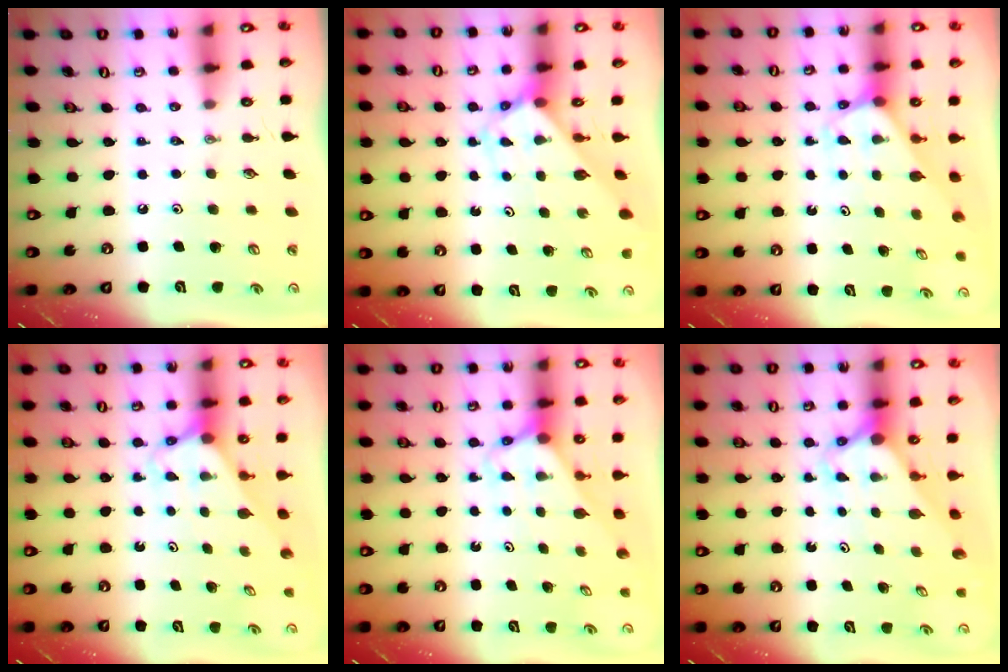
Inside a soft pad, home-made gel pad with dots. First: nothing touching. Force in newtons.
{"total": 2.8, "press": 2.8, "slide": 0.1}
{"total": 2.6, "press": 2.6, "slide": 0.1}
{"total": 2.6, "press": 2.6, "slide": 0.2}
{"total": 2.8, "press": 2.8, "slide": 0.1}
{"total": 2.9, "press": 2.9, "slide": 0.3}